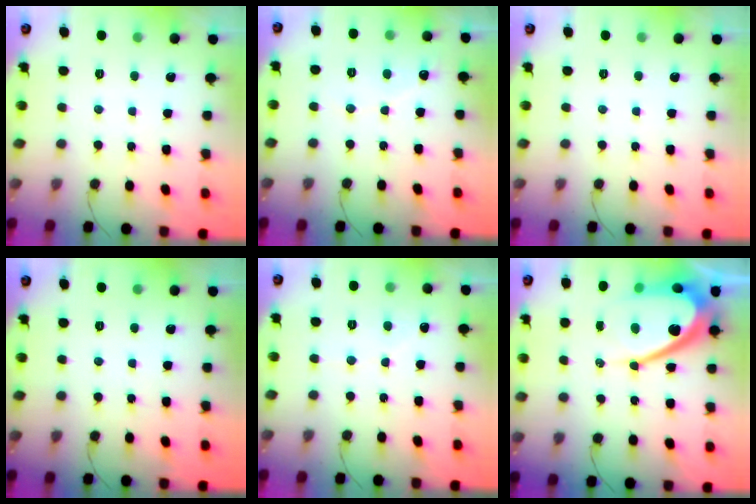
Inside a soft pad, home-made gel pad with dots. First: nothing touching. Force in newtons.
{"total": 2.3, "press": 2.3, "slide": 0.1}
{"total": 0.0}
{"total": 0.0}
{"total": 3.0, "press": 2.9, "slide": 0.3}
{"total": 17.9, "press": 17.8, "slide": 1.1}